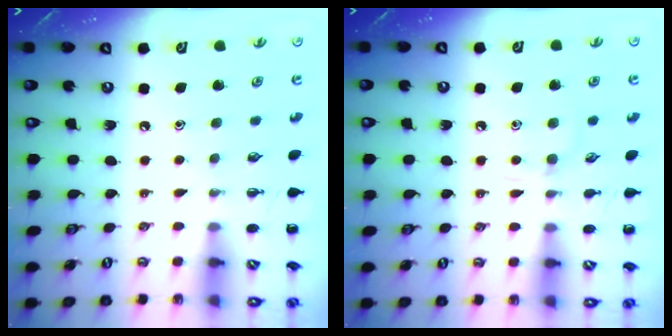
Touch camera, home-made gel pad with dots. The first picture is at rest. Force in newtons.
{"total": 2.8, "press": 2.7, "slide": 0.9}